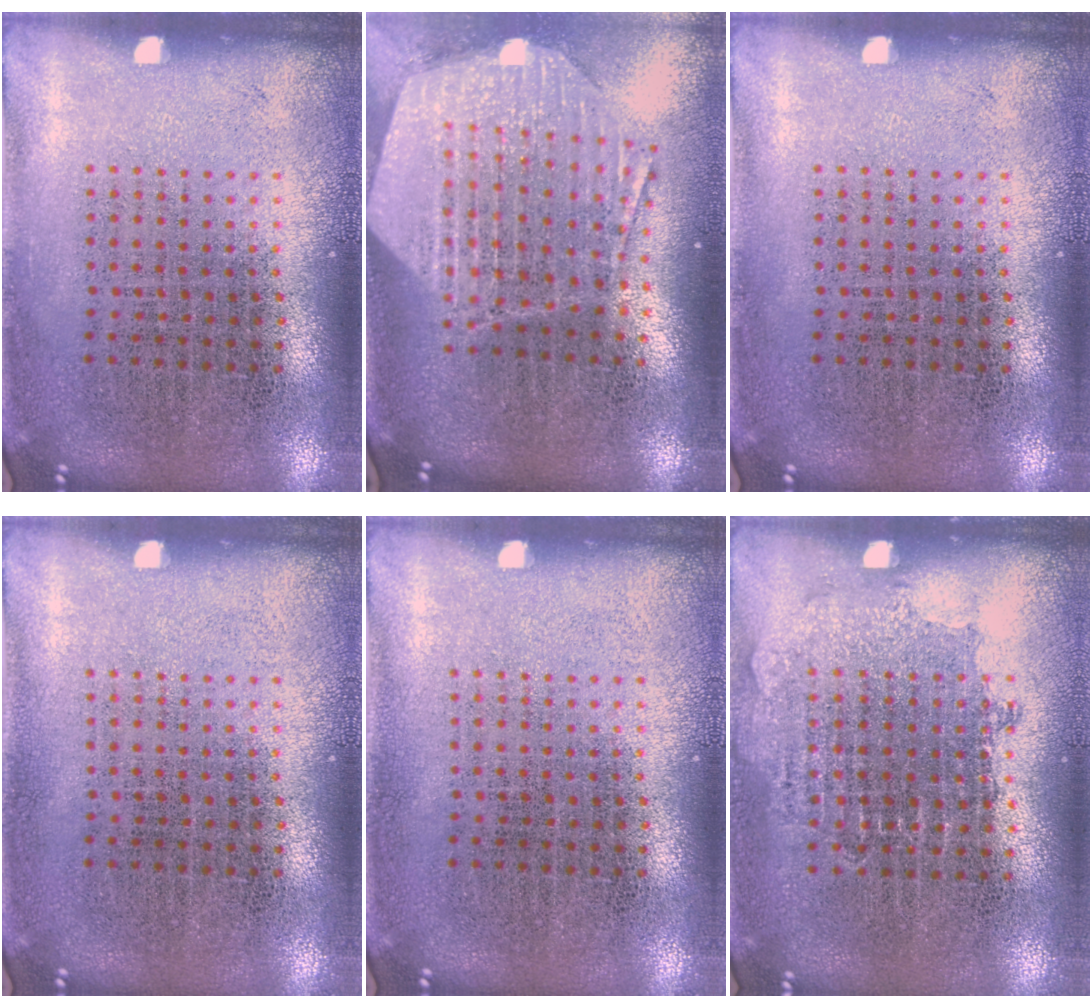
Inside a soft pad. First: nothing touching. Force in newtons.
{"total": 3.0, "press": 2.4, "slide": 1.8}
{"total": 0.0}
{"total": 0.0}
{"total": 0.0}
{"total": 0.8, "press": 0.8, "slide": 0.1}